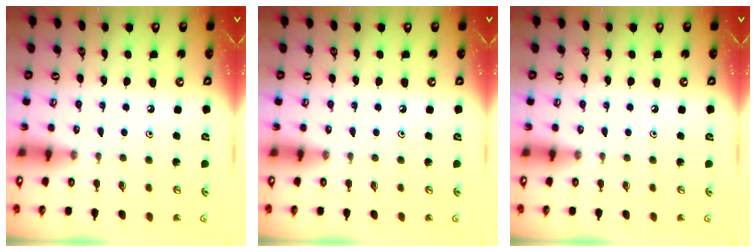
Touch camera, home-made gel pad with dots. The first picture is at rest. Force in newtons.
{"total": 0.0}
{"total": 0.0}